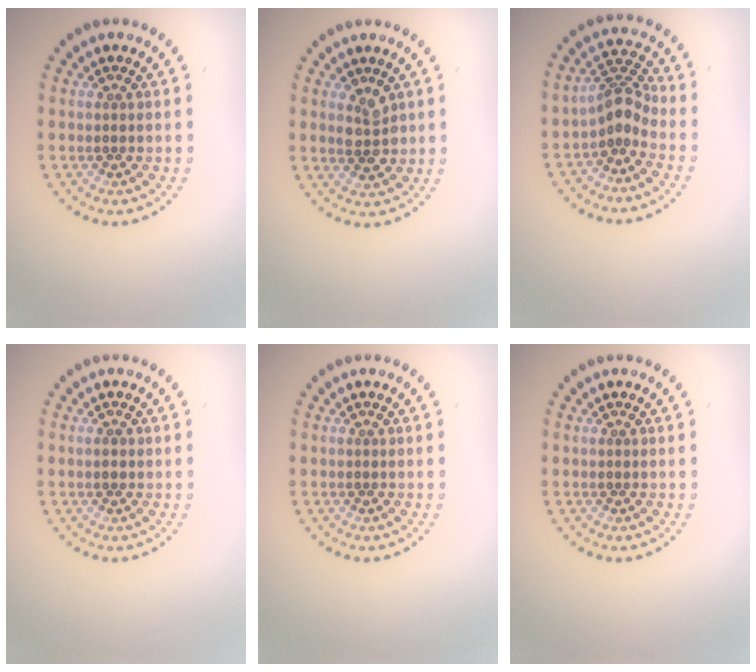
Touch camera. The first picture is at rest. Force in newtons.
{"total": 2.4, "press": 2.3, "slide": 0.7}
{"total": 2.8, "press": 2.0, "slide": 2.0}
{"total": 0.9, "press": 0.9, "slide": 0.0}
{"total": 0.0}
{"total": 0.0}